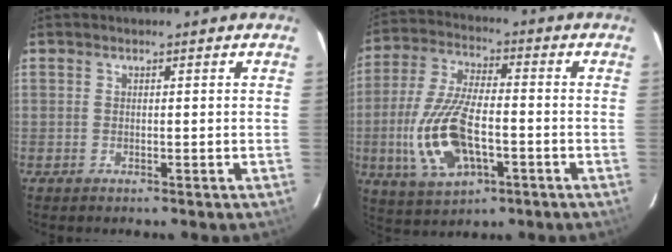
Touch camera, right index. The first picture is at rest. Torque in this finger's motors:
{"motor_torque": [1.93, -0.13, 0.44, 0.13]}